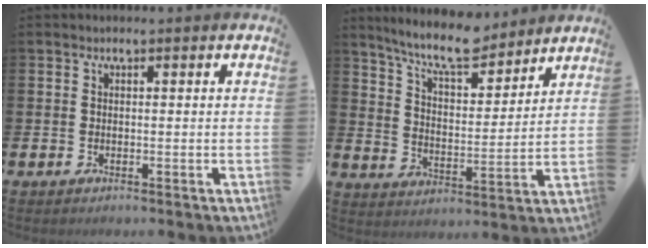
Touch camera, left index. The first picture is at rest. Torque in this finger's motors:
{"motor_torque": [1.07, -1.07, 0.52, 0.21]}